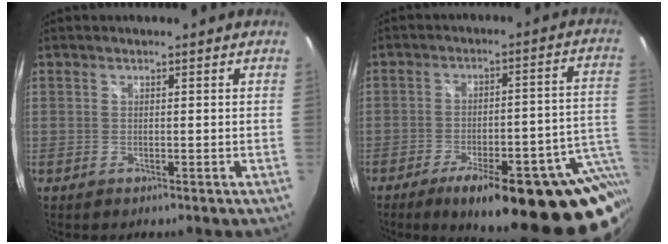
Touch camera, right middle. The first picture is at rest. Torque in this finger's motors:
{"motor_torque": [1.12, -1.02, 0.46, 0.12]}